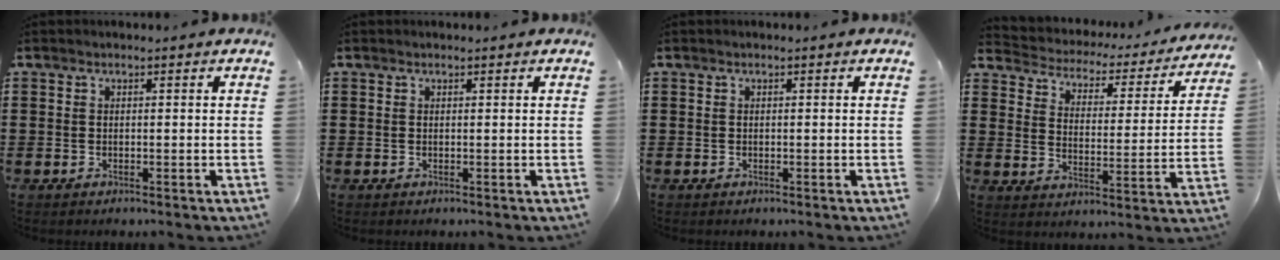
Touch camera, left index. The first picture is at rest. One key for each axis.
{"total": 0.0}
{"total": 0.0}
{"total": 2.4, "fx": 2.2, "fy": 0.8, "fz": 0.3, "tx": -0.026, "ty": -0.023, "tz": 0.026}